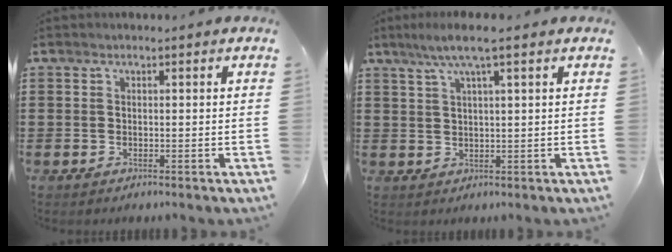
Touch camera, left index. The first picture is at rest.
{"total": 4.6, "force": [2.7, 0.2, 3.7], "torque": [-0.078, 0.005, 0.046]}